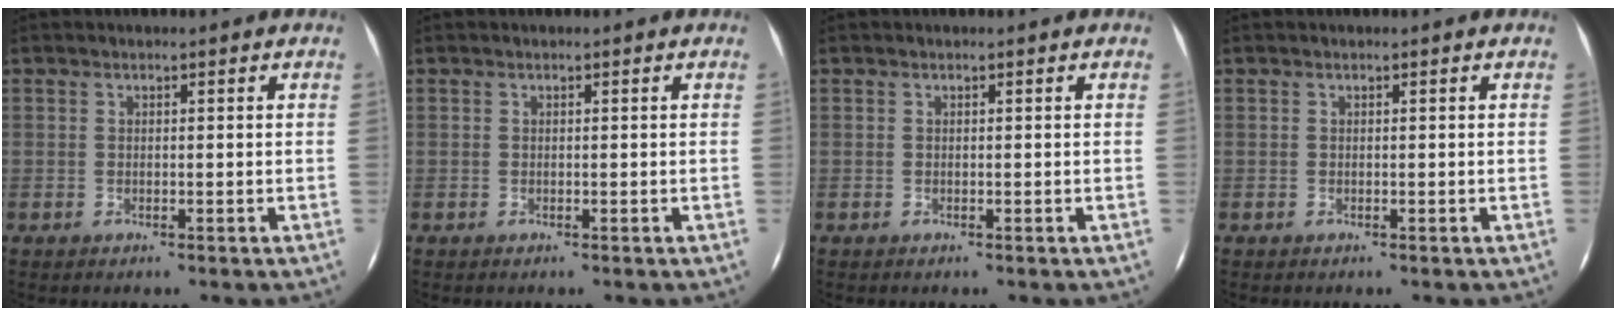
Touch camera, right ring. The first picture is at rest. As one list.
[{"total": 0.0}, {"total": 0.0}, {"total": 0.0}]